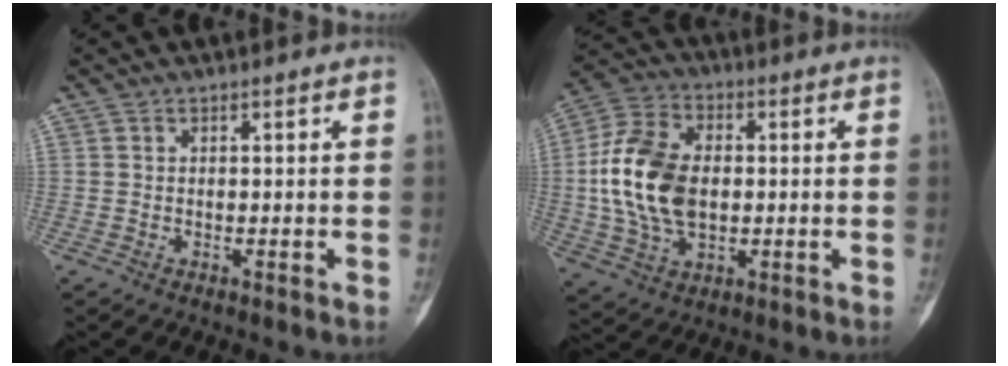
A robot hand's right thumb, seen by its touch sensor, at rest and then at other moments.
{"total": 16.2, "force": [0.3, 10.3, 12.5], "torque": [-0.242, 0.011, 0.006]}